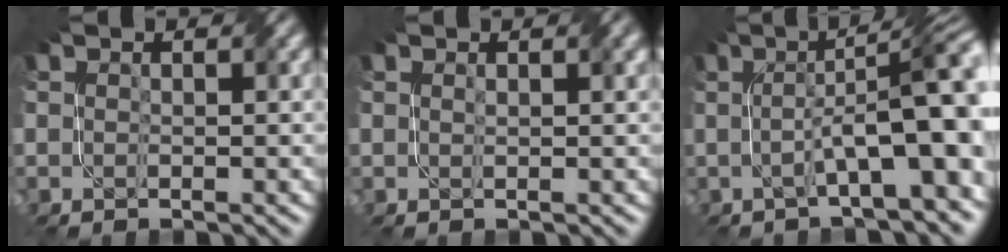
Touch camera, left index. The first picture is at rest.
{"total": 0.6, "force": [0.4, -0.1, 0.5], "torque": [-0.008, 0.003, 0.005]}
{"total": 9.3, "force": [-0.8, 2.0, 9.1], "torque": [-0.129, 0.021, -0.017]}